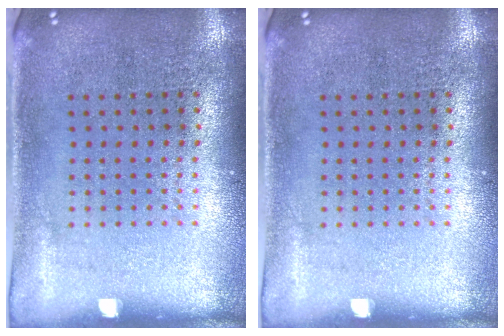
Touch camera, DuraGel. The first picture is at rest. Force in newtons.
{"total": 0.0}